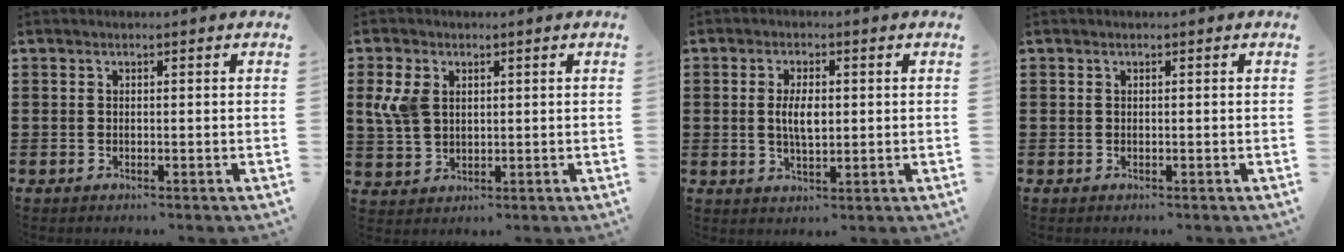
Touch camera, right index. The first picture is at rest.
{"total": 5.6, "force": [1.6, 3.9, 3.7], "torque": [-0.106, 0.005, 0.022]}
{"total": 4.4, "force": [0.2, 1.7, 4.0], "torque": [-0.070, 0.001, -0.001]}
{"total": 0.0}